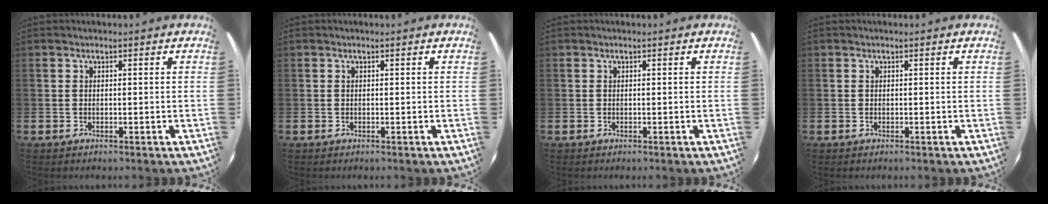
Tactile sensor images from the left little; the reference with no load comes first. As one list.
[{"total": 0.0}, {"total": 0.0}, {"total": 0.0}]